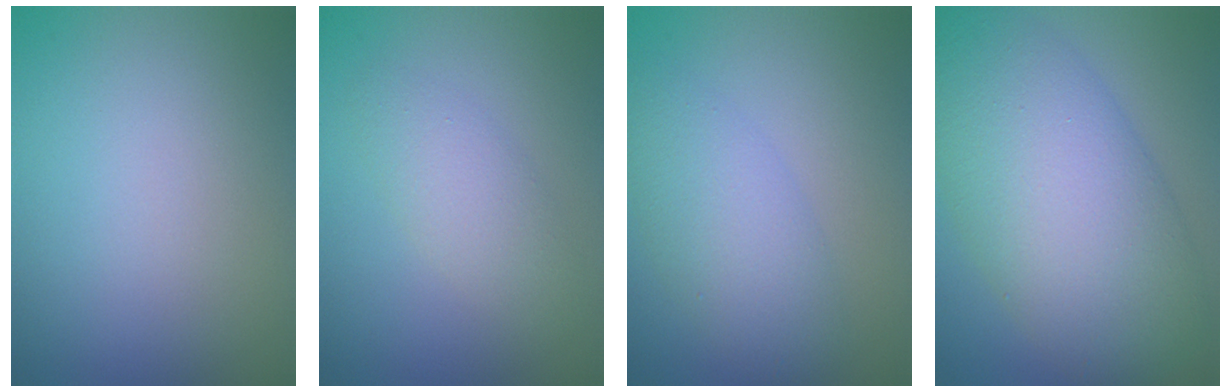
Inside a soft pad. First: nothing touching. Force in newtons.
{"total": 2.5, "press": 2.5, "slide": 0.2}
{"total": 4.2, "press": 4.2, "slide": 0.1}
{"total": 11.6, "press": 11.6, "slide": 0.3}